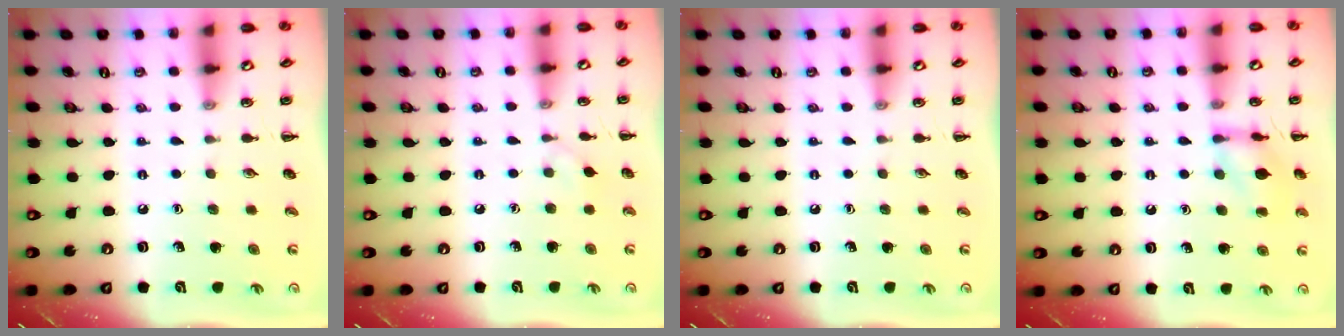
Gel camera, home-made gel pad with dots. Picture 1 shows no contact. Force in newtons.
{"total": 3.6, "press": 3.5, "slide": 1.0}
{"total": 0.0}
{"total": 10.8, "press": 10.8, "slide": 0.4}